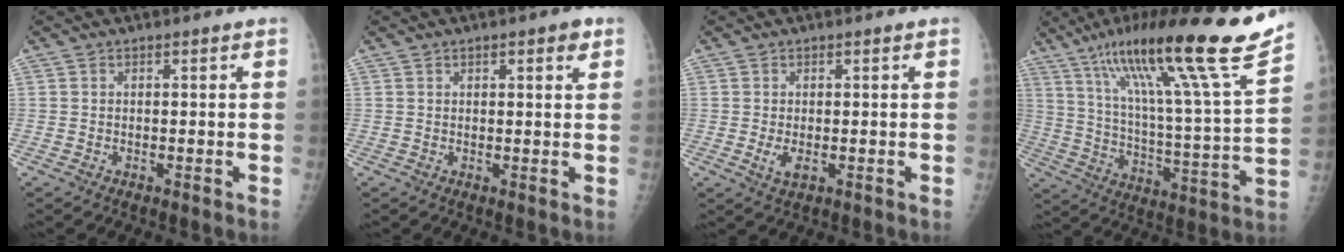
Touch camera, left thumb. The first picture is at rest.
{"total": 3.0, "force": [1.6, 1.0, 2.3], "torque": [-0.024, -0.004, 0.018]}
{"total": 2.5, "force": [-0.3, 1.2, 2.1], "torque": [-0.040, -0.006, -0.002]}
{"total": 26.6, "force": [18.1, 1.8, 19.4], "torque": [-0.298, -0.065, 0.294]}